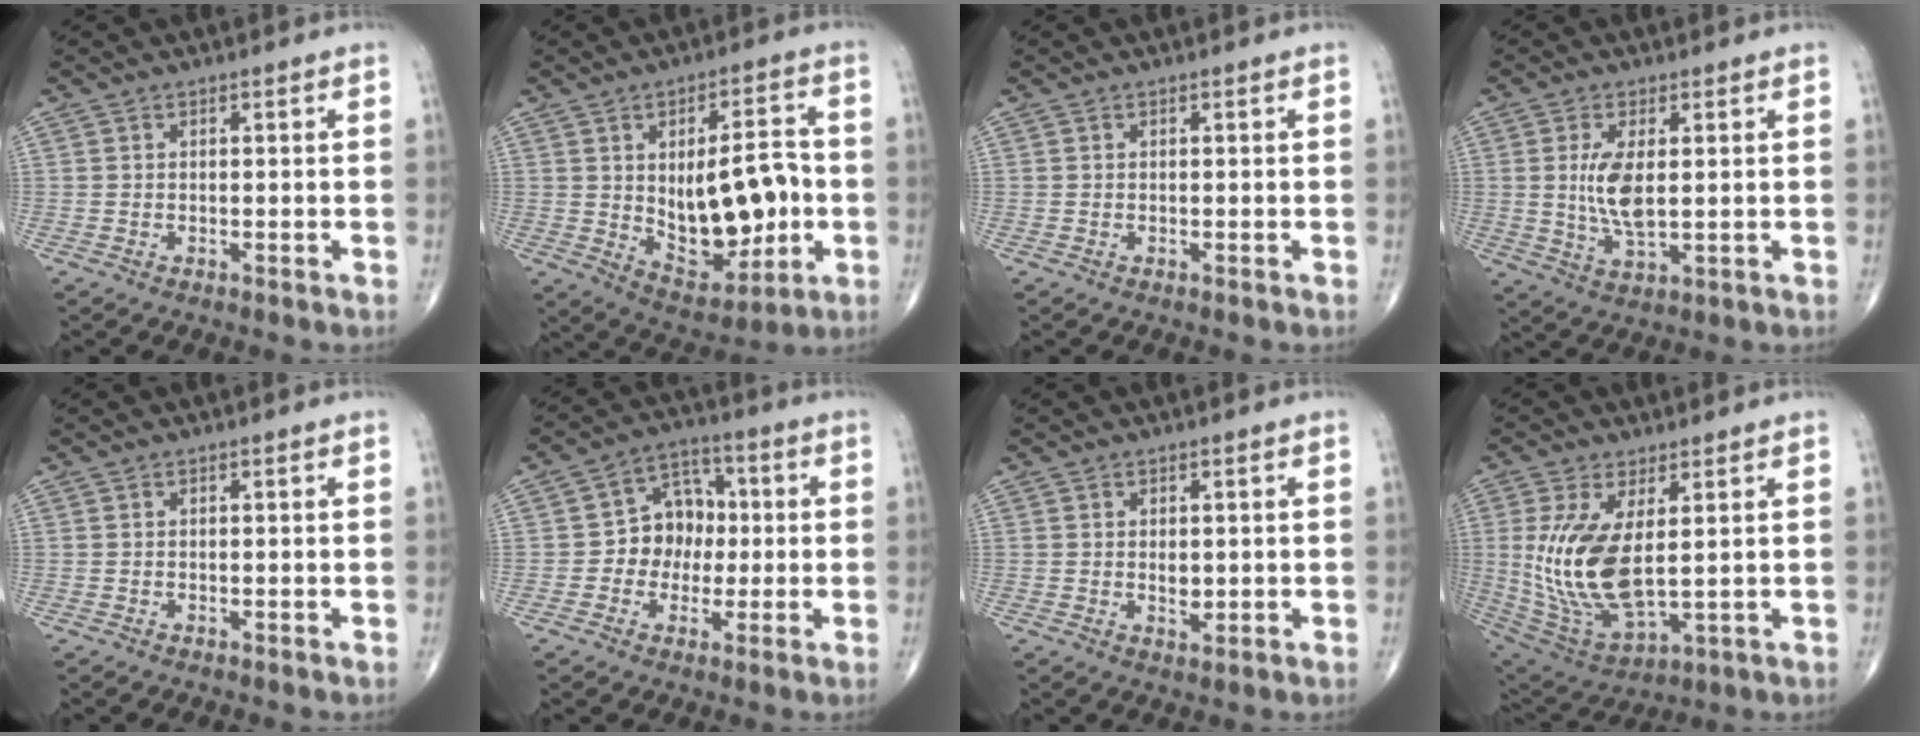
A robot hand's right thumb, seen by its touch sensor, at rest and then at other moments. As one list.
[{"total": 16.7, "force": [-1.1, 8.7, 14.2], "torque": [-0.174, 0.013, 0.002]}, {"total": 0.0}, {"total": 7.3, "force": [0.9, 2.9, 6.7], "torque": [-0.136, -0.017, 0.022]}, {"total": 0.0}, {"total": 9.0, "force": [-0.3, 7.4, 5.1], "torque": [-0.035, 0.025, -0.014]}, {"total": 2.3, "force": [0.2, 1.3, 1.8], "torque": [-0.023, -0.006, 0.006]}, {"total": 15.6, "force": [1.8, 6.9, 13.9], "torque": [-0.288, -0.026, 0.056]}]